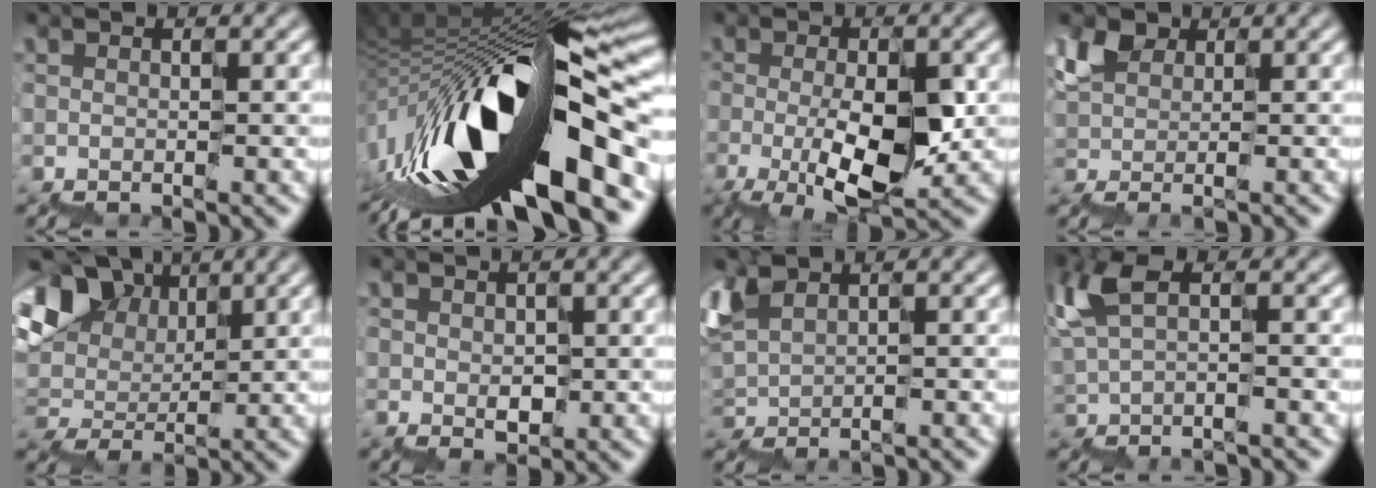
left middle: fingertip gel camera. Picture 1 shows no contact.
{"total": 16.7, "force": [-5.0, 6.0, 14.7], "torque": [-0.230, 0.025, -0.088]}
{"total": 6.1, "force": [-0.8, 2.1, 5.6], "torque": [-0.099, -0.004, -0.013]}
{"total": 2.7, "force": [0.6, 2.1, 1.6], "torque": [-0.026, 0.011, 0.009]}
{"total": 8.9, "force": [4.6, 5.9, 4.8], "torque": [-0.093, 0.034, 0.065]}
{"total": 2.1, "force": [0.1, 1.8, 1.1], "torque": [-0.020, 0.005, 0.009]}
{"total": 2.2, "force": [1.0, 1.4, 1.5], "torque": [-0.043, 0.000, 0.015]}
{"total": 3.8, "force": [-0.4, 1.2, 3.6], "torque": [-0.080, 0.000, -0.009]}